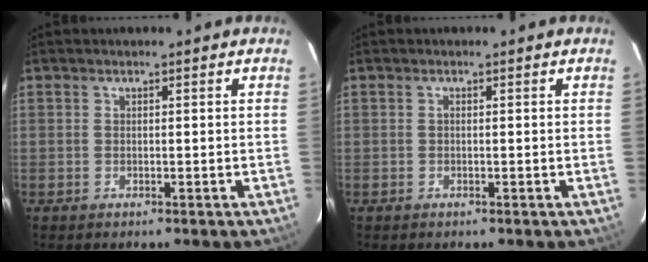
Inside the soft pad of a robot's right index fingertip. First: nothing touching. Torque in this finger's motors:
{"motor_torque": [0.30, 0.01, 0.09, 0.02]}